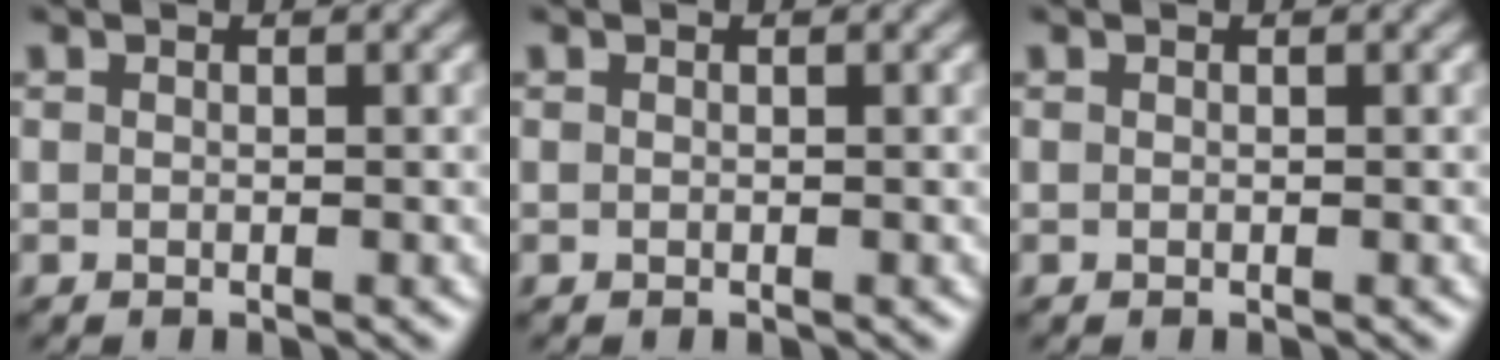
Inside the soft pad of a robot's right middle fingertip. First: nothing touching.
{"total": 0.0}
{"total": 0.0}